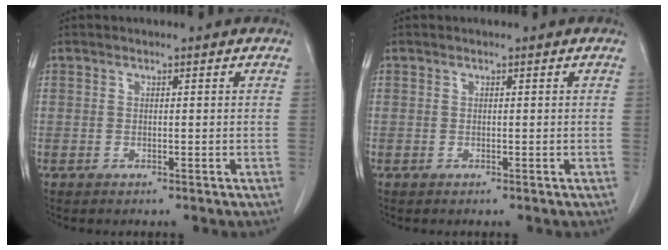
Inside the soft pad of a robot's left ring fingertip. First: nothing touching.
{"total": 0.0}